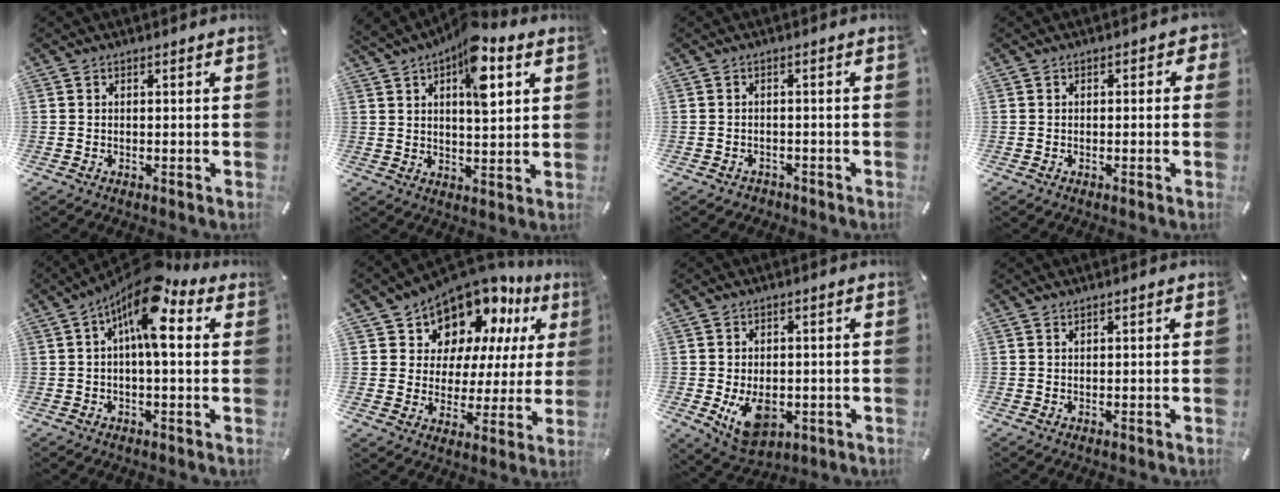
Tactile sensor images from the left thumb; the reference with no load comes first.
{"total": 12.0, "force": [5.9, 5.4, 9.0], "torque": [-0.118, -0.025, 0.096]}
{"total": 1.6, "force": [-1.2, 1.0, 0.3], "torque": [-0.007, 0.007, -0.028]}
{"total": 1.6, "force": [-0.6, 1.2, 0.9], "torque": [-0.007, 0.003, -0.014]}
{"total": 12.2, "force": [4.4, 4.5, 10.5], "torque": [-0.174, -0.027, 0.072]}
{"total": 12.9, "force": [10.7, 7.0, 1.5], "torque": [-0.044, -0.103, 0.196]}
{"total": 8.9, "force": [-1.9, 6.0, 6.2], "torque": [-0.099, -0.009, -0.032]}
{"total": 0.7, "force": [0.5, 0.2, 0.4], "torque": [-0.008, 0.000, 0.008]}